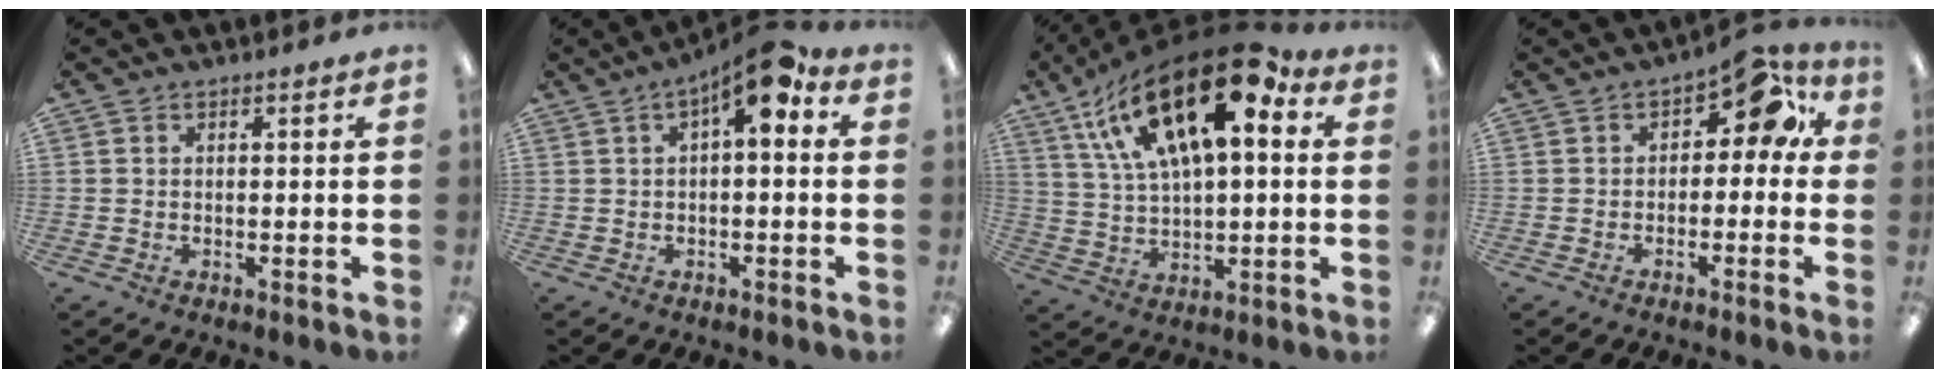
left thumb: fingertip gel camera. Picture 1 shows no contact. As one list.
[{"total": 9.8, "force": [3.9, 3.5, 8.3], "torque": [-0.118, -0.016, 0.064]}, {"total": 23.2, "force": [12.1, 10.1, 17.0], "torque": [-0.300, -0.054, 0.206]}, {"total": 7.3, "force": [2.4, 4.2, 5.5], "torque": [-0.071, -0.010, 0.035]}]